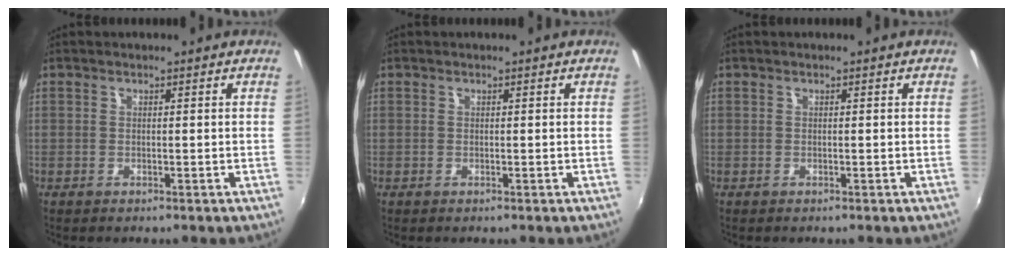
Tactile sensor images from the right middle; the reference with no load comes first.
{"total": 0.0}
{"total": 0.0}